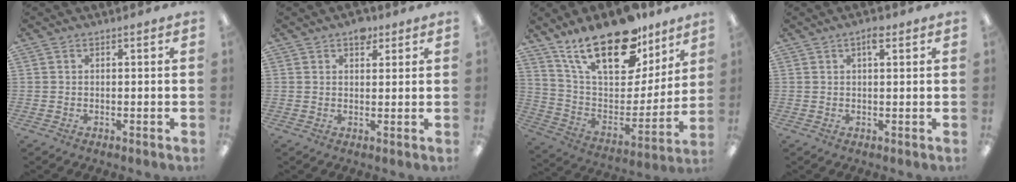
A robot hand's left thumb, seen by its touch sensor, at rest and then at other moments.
{"total": 3.7, "force": [2.5, 2.1, 1.8], "torque": [-0.006, -0.009, 0.039]}
{"total": 24.4, "force": [16.8, 10.7, 14.0], "torque": [-0.237, -0.102, 0.298]}
{"total": 3.0, "force": [1.8, 0.9, 2.3], "torque": [-0.035, 0.000, 0.025]}